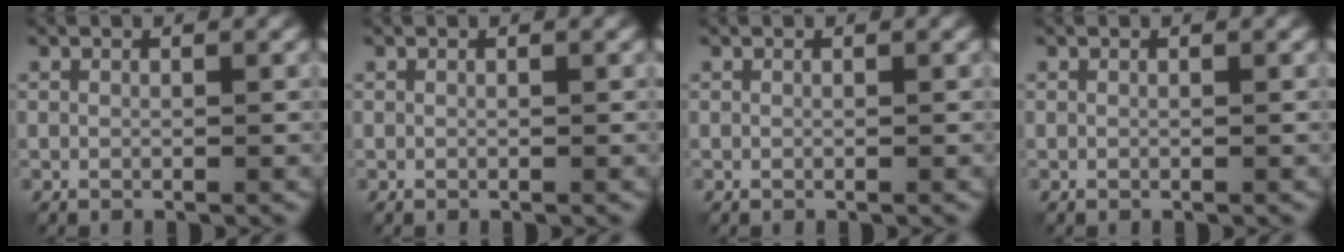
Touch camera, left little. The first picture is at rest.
{"total": 0.0}
{"total": 0.0}
{"total": 0.0}